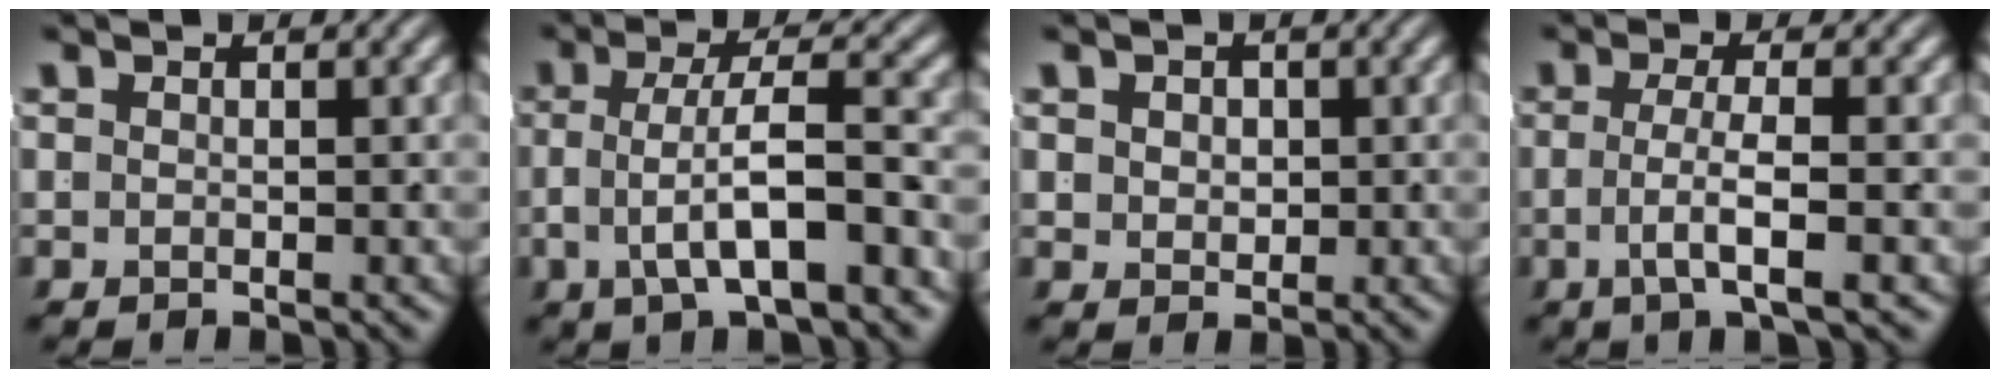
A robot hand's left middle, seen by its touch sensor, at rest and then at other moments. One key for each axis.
{"total": 5.0, "fx": -1.9, "fy": 1.4, "fz": 4.4, "tx": -0.076, "ty": -0.010, "tz": -0.022}
{"total": 1.4, "fx": 0.5, "fy": 0.9, "fz": 0.9, "tx": -0.017, "ty": -0.012, "tz": 0.020}
{"total": 3.4, "fx": -1.2, "fy": -0.2, "fz": 3.2, "tx": -0.055, "ty": -0.010, "tz": -0.015}